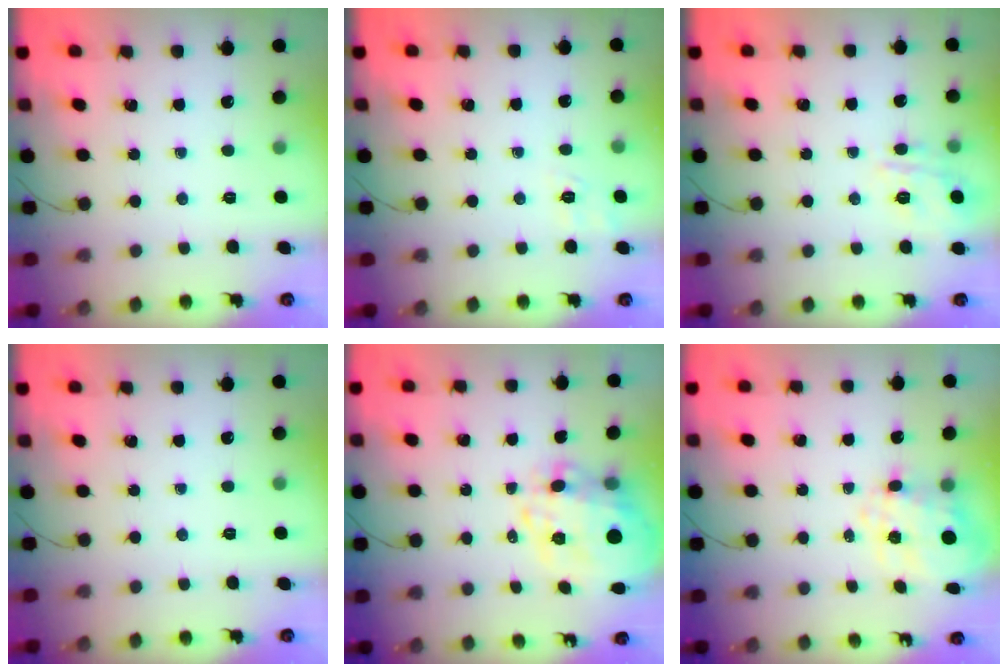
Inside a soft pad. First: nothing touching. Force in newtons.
{"total": 3.6, "press": 3.1, "slide": 1.8}
{"total": 9.4, "press": 9.4, "slide": 0.6}
{"total": 0.0}
{"total": 12.2, "press": 11.9, "slide": 2.8}
{"total": 10.3, "press": 10.2, "slide": 1.1}